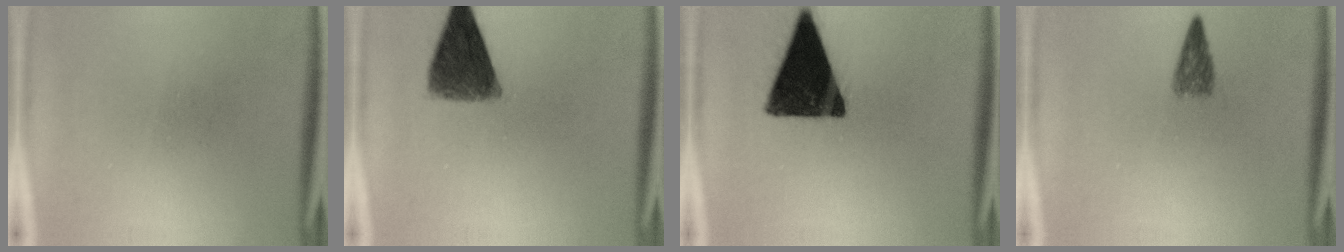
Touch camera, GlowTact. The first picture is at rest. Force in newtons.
{"total": 9.0}
{"total": 17.1}
{"total": 2.5}